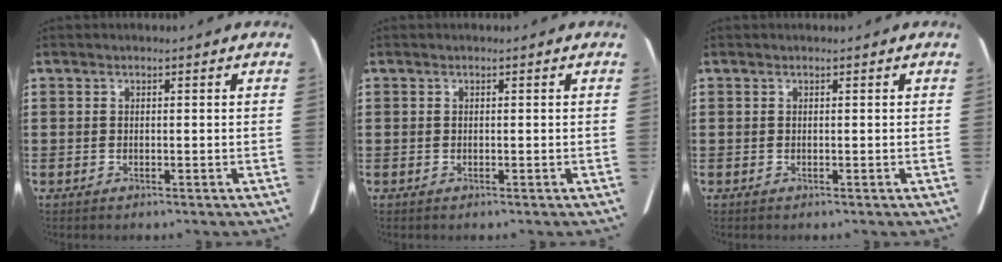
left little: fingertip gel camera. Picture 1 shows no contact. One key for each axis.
{"total": 0.0}
{"total": 0.0}